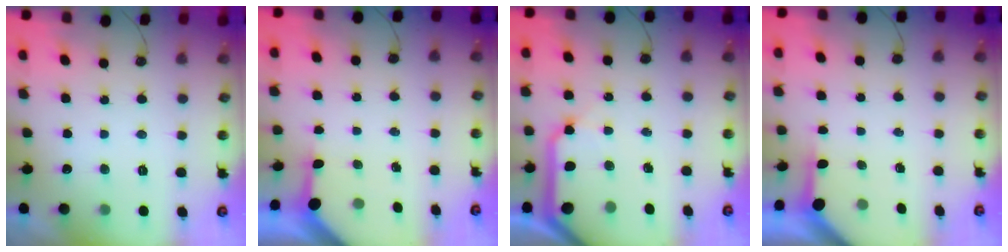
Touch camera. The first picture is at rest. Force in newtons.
{"total": 3.3, "press": 3.3, "slide": 0.3}
{"total": 14.3, "press": 14.2, "slide": 1.5}
{"total": 3.2, "press": 3.2, "slide": 0.4}